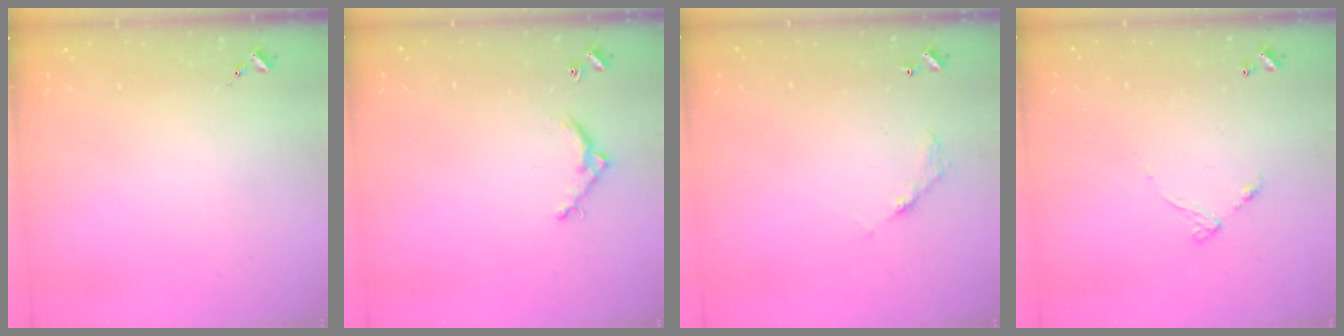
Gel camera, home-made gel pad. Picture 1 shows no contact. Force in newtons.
{"total": 5.5, "press": 5.5, "slide": 0.3}
{"total": 5.8, "press": 5.8, "slide": 0.2}
{"total": 6.2, "press": 6.2, "slide": 0.4}